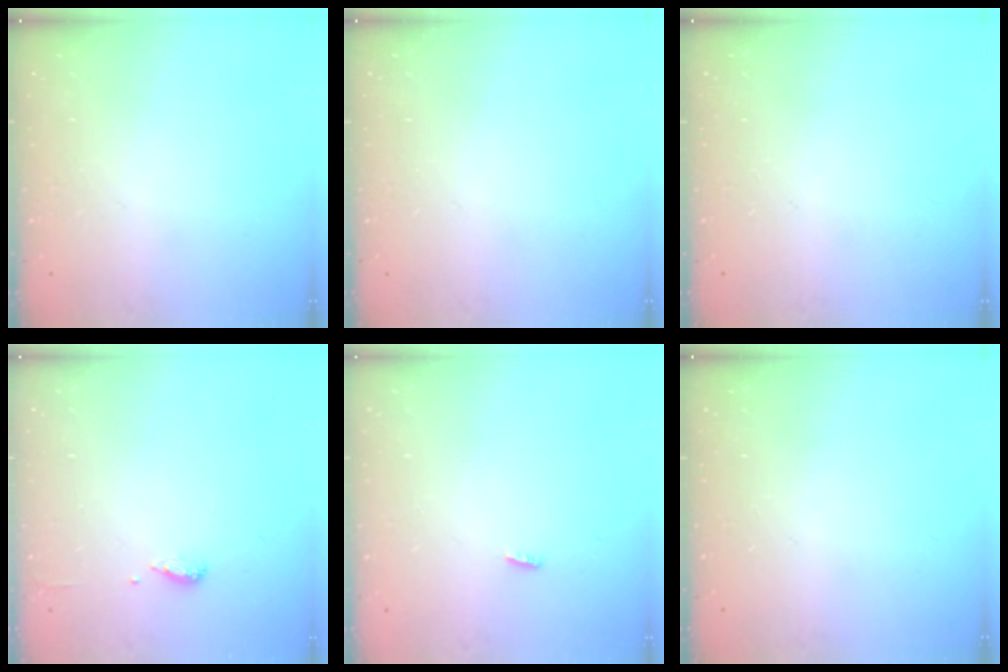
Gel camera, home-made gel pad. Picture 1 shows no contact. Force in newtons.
{"total": 0.0}
{"total": 0.0}
{"total": 6.1, "press": 6.0, "slide": 1.3}
{"total": 2.3, "press": 2.1, "slide": 0.8}
{"total": 0.0}